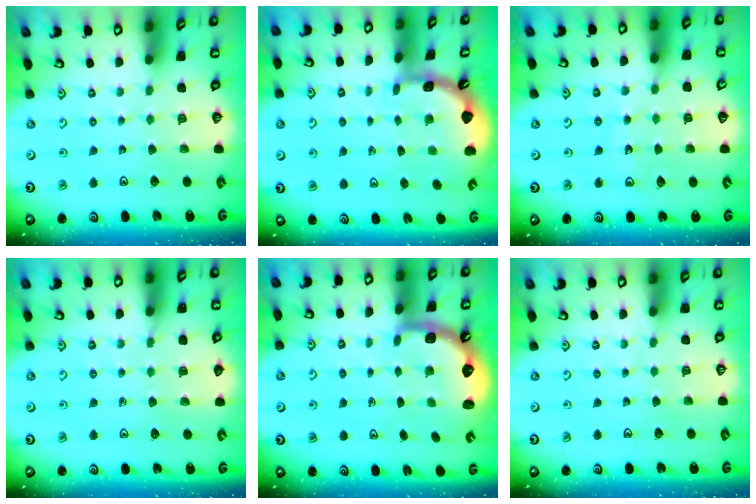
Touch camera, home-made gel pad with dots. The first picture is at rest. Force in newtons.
{"total": 1.8, "press": 1.8, "slide": 0.1}
{"total": 7.8, "press": 7.6, "slide": 1.5}
{"total": 2.9, "press": 2.8, "slide": 0.5}
{"total": 2.6, "press": 2.4, "slide": 1.1}
{"total": 0.0}